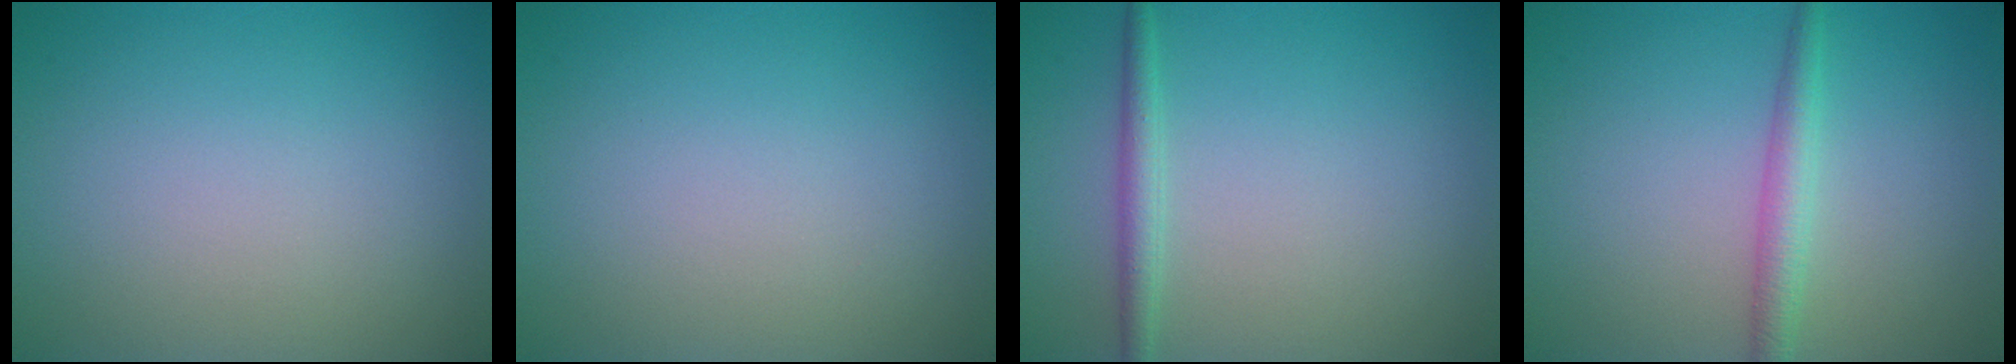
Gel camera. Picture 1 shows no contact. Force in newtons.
{"total": 0.0}
{"total": 1.8, "press": 1.8, "slide": 0.1}
{"total": 2.3, "press": 2.3, "slide": 0.1}